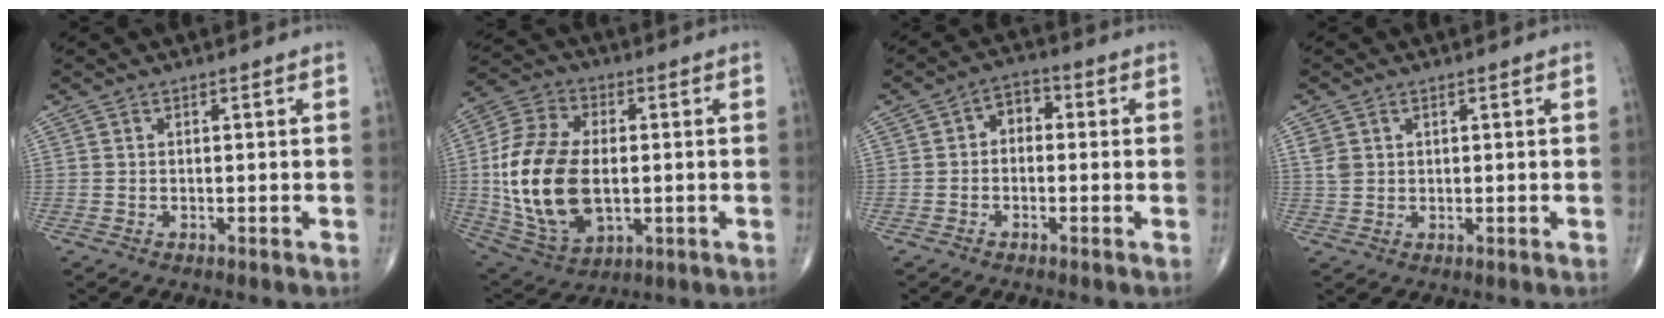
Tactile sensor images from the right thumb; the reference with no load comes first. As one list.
[{"total": 20.6, "force": [-0.9, 12.4, 16.5], "torque": [-0.329, -0.003, -0.005]}, {"total": 4.1, "force": [0.0, 3.0, 2.8], "torque": [-0.021, 0.018, -0.016]}, {"total": 2.6, "force": [0.9, 2.0, 1.3], "torque": [-0.024, 0.000, 0.025]}]